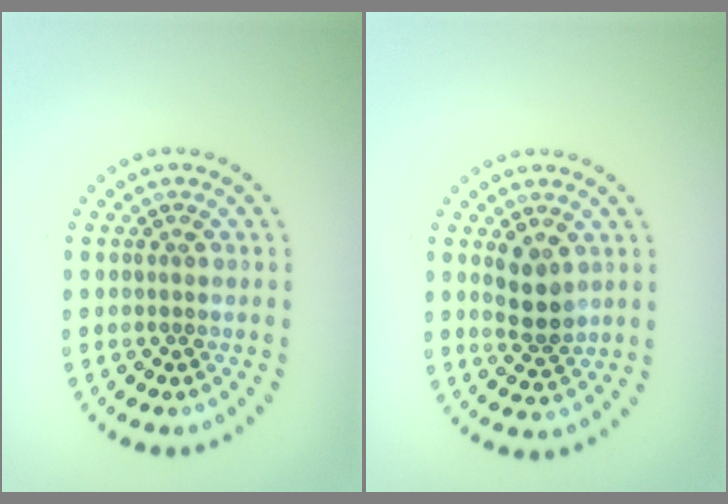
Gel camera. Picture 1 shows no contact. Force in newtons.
{"total": 2.9, "press": 2.7, "slide": 1.0}